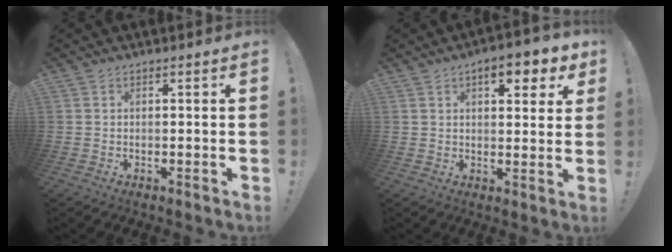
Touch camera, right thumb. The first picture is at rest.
{"total": 7.9, "force": [4.4, 3.2, 5.7], "torque": [-0.065, -0.018, 0.070]}